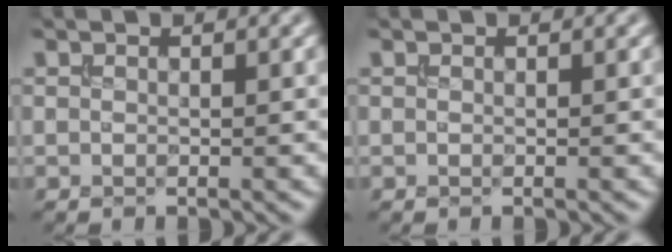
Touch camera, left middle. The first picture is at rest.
{"total": 0.0}